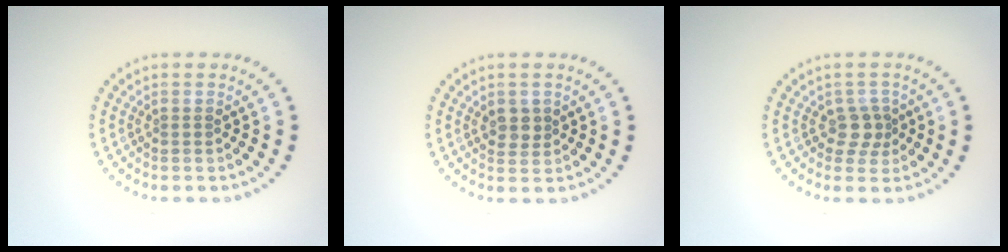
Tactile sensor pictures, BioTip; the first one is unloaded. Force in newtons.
{"total": 1.8, "press": 1.8, "slide": 0.4}
{"total": 2.1, "press": 1.7, "slide": 1.3}